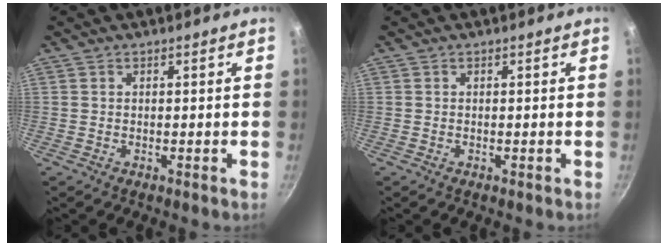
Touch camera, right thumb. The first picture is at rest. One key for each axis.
{"total": 0.0}